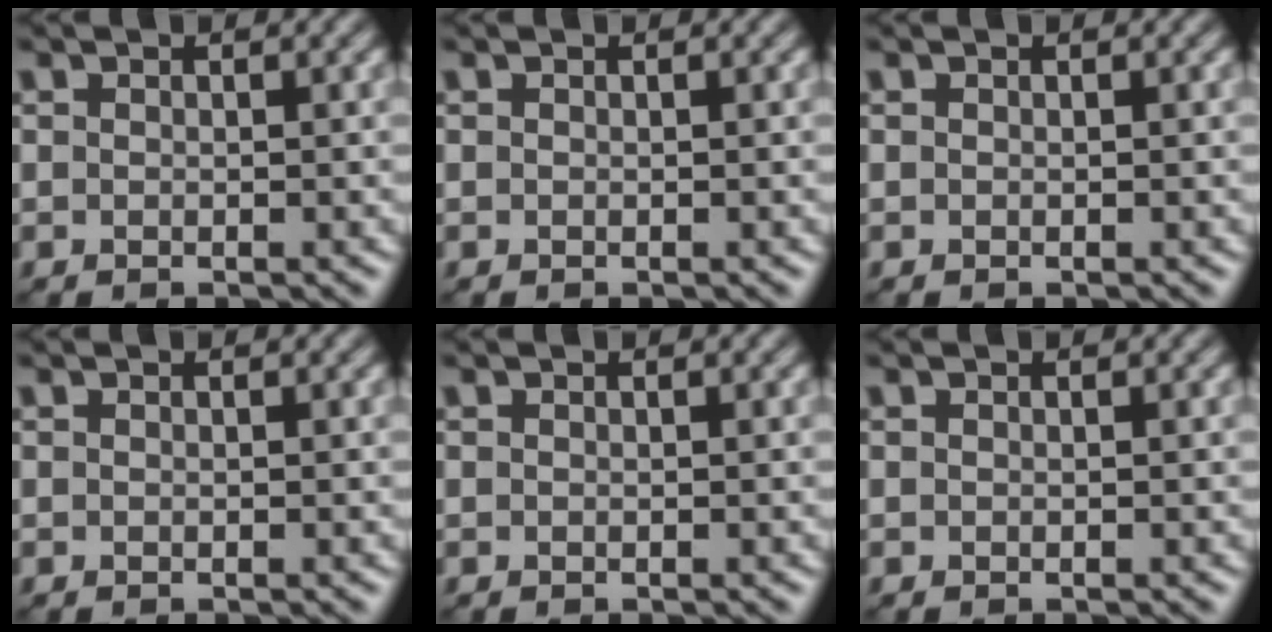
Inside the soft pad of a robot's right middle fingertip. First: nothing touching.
{"total": 0.0}
{"total": 0.0}
{"total": 0.0}
{"total": 0.0}
{"total": 0.0}